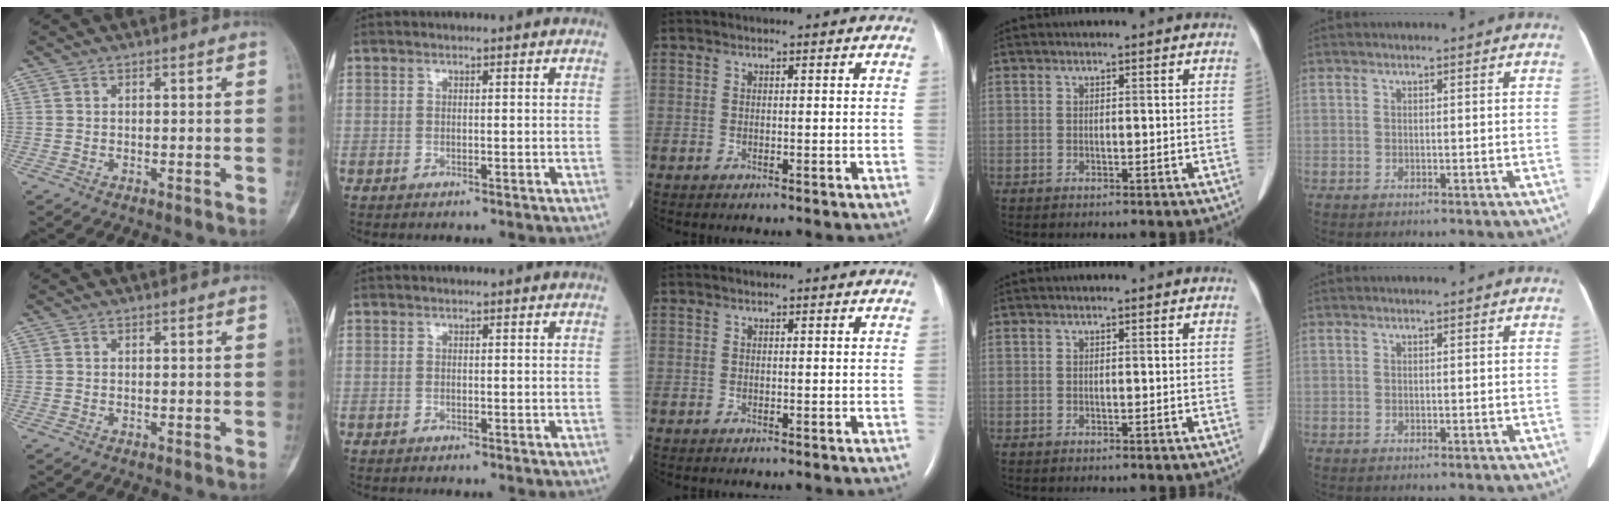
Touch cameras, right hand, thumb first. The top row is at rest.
{}